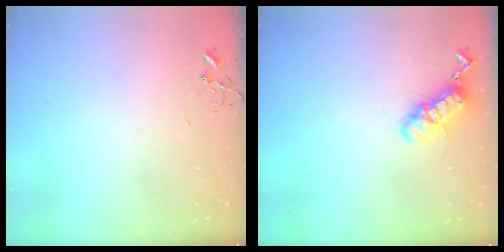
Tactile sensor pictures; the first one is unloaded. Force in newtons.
{"total": 12.5, "press": 12.5, "slide": 0.9}